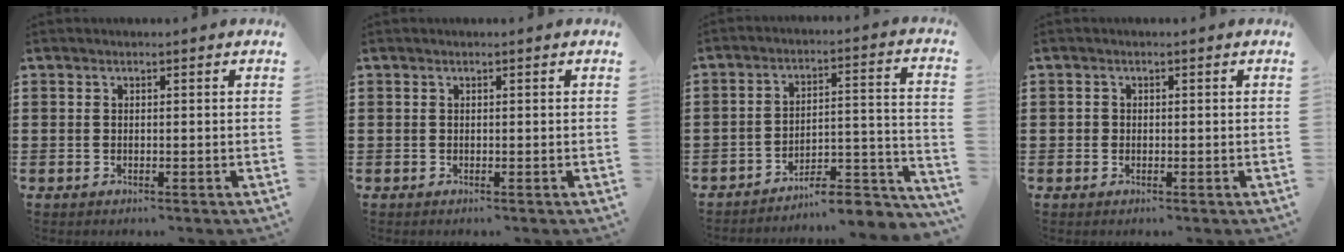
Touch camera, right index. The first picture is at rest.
{"total": 0.0}
{"total": 7.0, "force": [-6.5, 1.3, 2.4], "torque": [-0.030, 0.009, -0.125]}
{"total": 0.7, "force": [-0.1, 0.7, 0.2], "torque": [-0.006, 0.004, -0.003]}